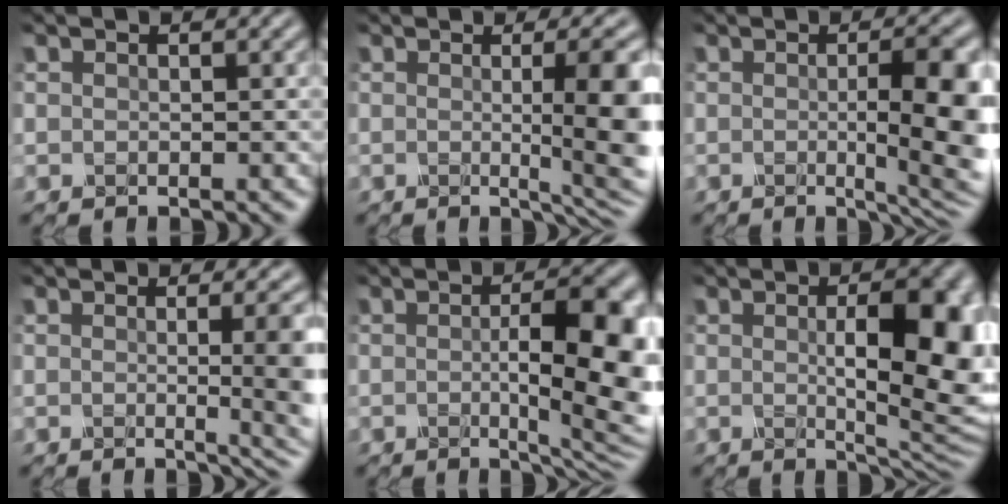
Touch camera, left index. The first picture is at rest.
{"total": 6.4, "force": [0.0, 1.3, 6.3], "torque": [-0.074, -0.007, -0.001]}
{"total": 7.0, "force": [-0.4, 1.5, 6.8], "torque": [-0.095, -0.006, -0.004]}
{"total": 5.3, "force": [-0.1, 1.7, 5.0], "torque": [-0.041, -0.011, 0.003]}
{"total": 9.3, "force": [-0.4, 2.8, 8.8], "torque": [-0.130, -0.004, -0.004]}
{"total": 9.2, "force": [0.8, 3.3, 8.6], "torque": [-0.124, -0.005, 0.017]}